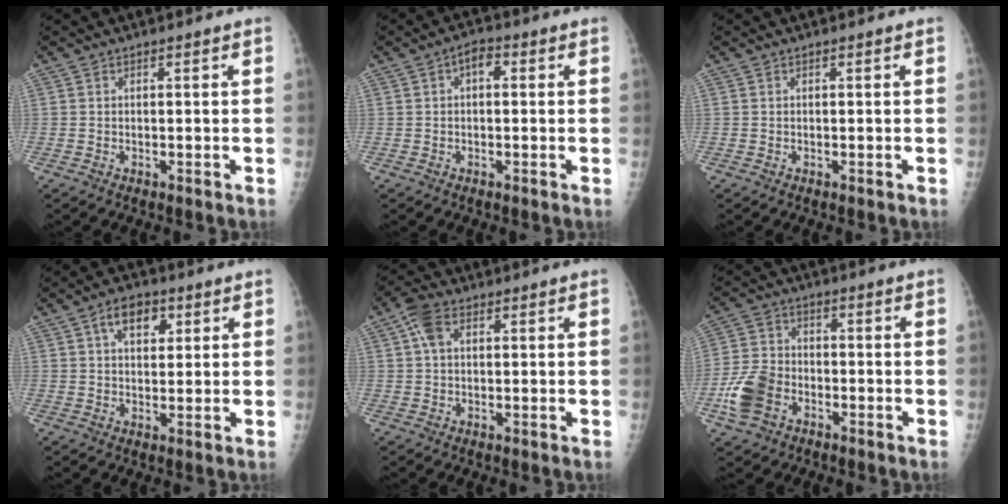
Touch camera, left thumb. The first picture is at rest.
{"total": 3.1, "force": [0.4, 1.8, 2.4], "torque": [-0.024, 0.009, -0.003]}
{"total": 0.0}
{"total": 6.6, "force": [2.8, 4.1, 4.4], "torque": [-0.046, -0.002, 0.040]}
{"total": 4.9, "force": [1.5, 3.1, 3.5], "torque": [-0.063, 0.010, 0.026]}
{"total": 9.1, "force": [-3.7, 6.4, 5.3], "torque": [-0.107, 0.018, -0.073]}